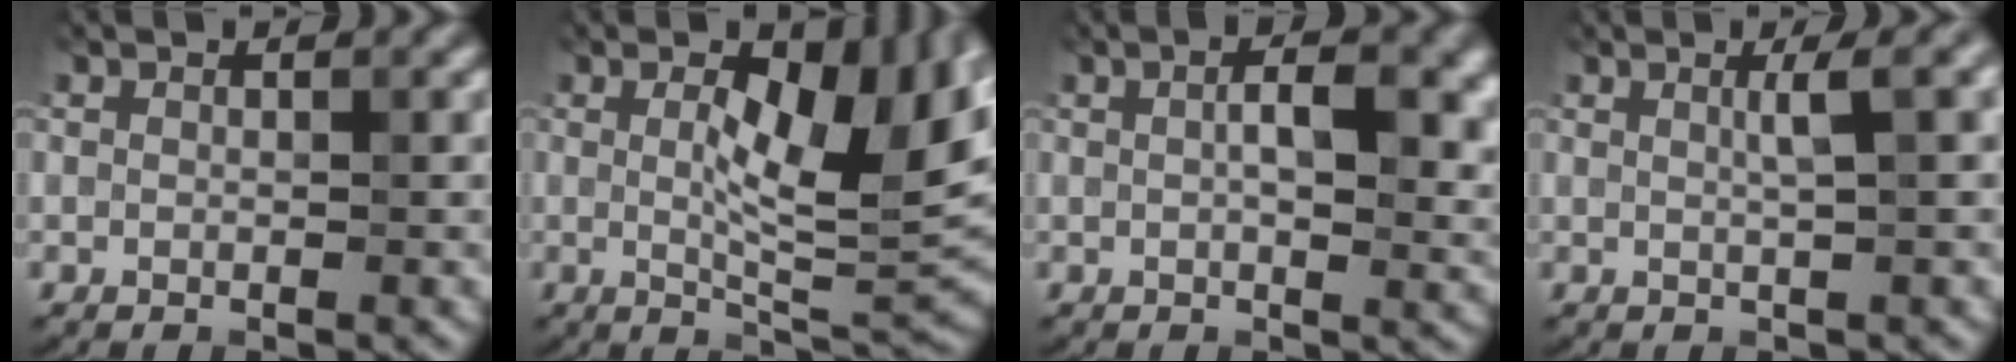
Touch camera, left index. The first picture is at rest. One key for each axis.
{"total": 8.8, "fx": 1.6, "fy": 2.4, "fz": 8.3, "tx": -0.131, "ty": 0.000, "tz": 0.028}
{"total": 5.6, "fx": 0.9, "fy": 2.2, "fz": 5.1, "tx": -0.080, "ty": 0.007, "tz": 0.015}
{"total": 2.3, "fx": 0.6, "fy": 0.2, "fz": 2.2, "tx": -0.034, "ty": 0.012, "tz": 0.007}